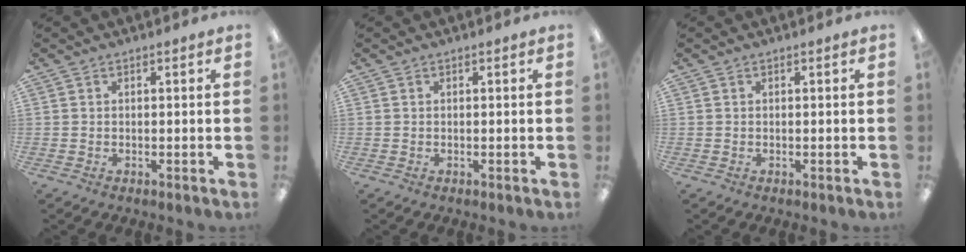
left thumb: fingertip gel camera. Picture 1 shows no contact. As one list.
[{"total": 0.0}, {"total": 0.0}]